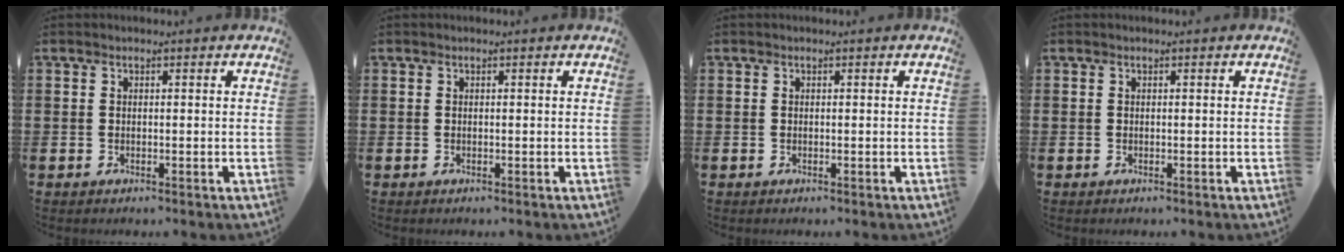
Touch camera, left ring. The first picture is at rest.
{"total": 0.0}
{"total": 0.0}
{"total": 0.0}